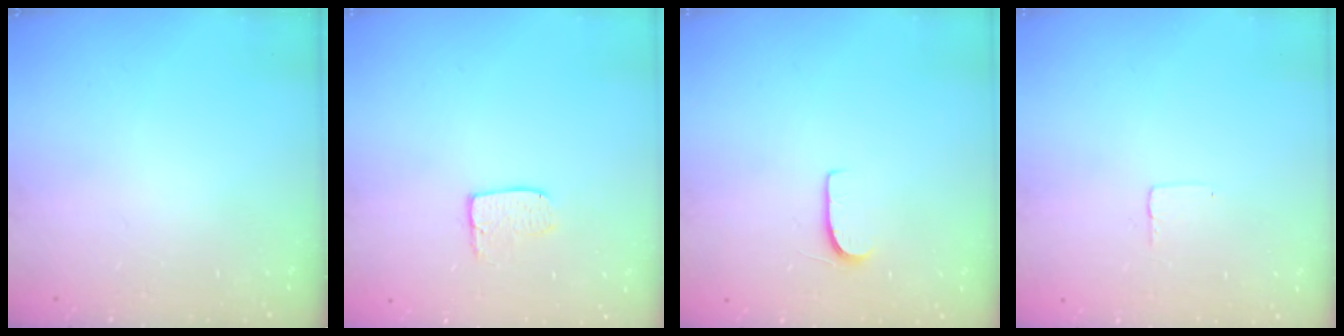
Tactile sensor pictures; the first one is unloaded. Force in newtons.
{"total": 5.2, "press": 5.2, "slide": 0.3}
{"total": 5.9, "press": 5.9, "slide": 0.4}
{"total": 2.5, "press": 2.5, "slide": 0.1}